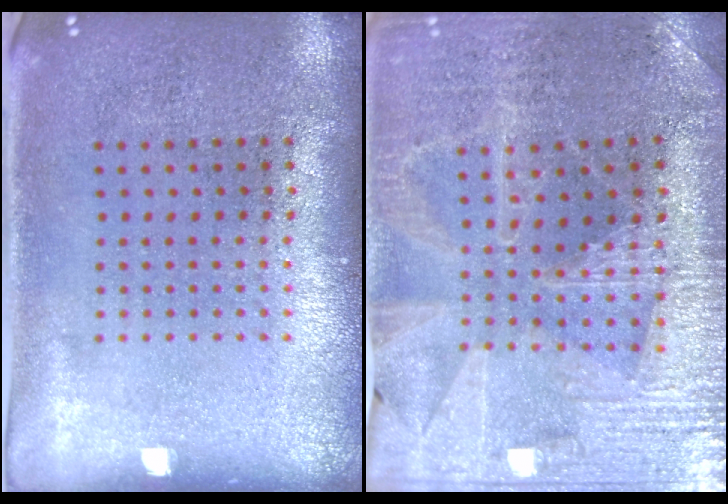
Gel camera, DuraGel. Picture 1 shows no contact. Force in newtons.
{"total": 2.9, "press": 2.9, "slide": 0.6}